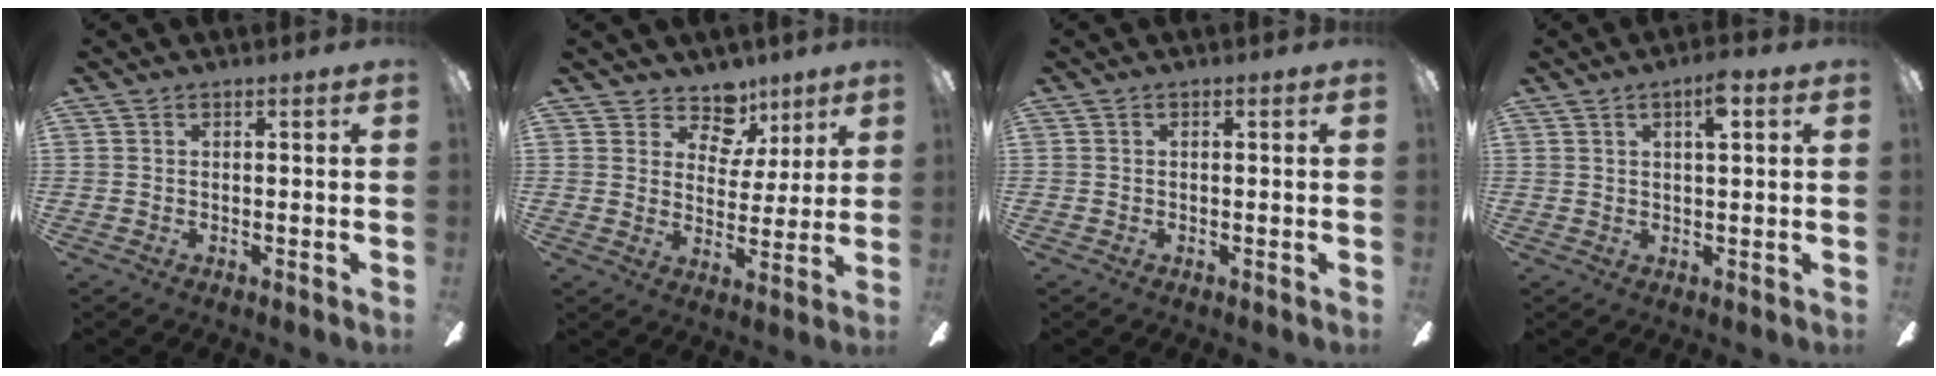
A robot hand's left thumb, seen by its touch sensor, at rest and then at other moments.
{"total": 9.1, "force": [6.3, 6.0, 2.7], "torque": [-0.044, -0.041, 0.118]}
{"total": 0.0}
{"total": 4.6, "force": [2.4, 1.1, 3.8], "torque": [-0.065, 0.000, 0.036]}